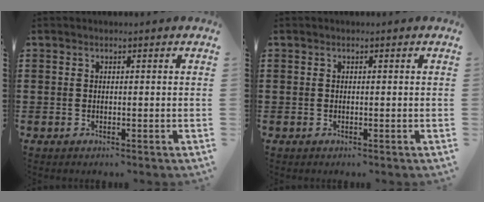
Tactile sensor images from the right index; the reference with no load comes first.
{"total": 0.0}